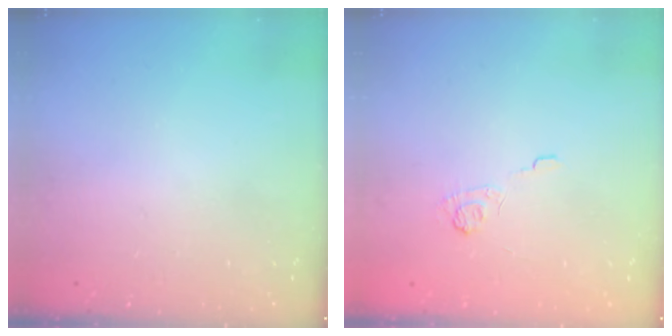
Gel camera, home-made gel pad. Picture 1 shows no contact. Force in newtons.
{"total": 2.5, "press": 2.1, "slide": 1.4}